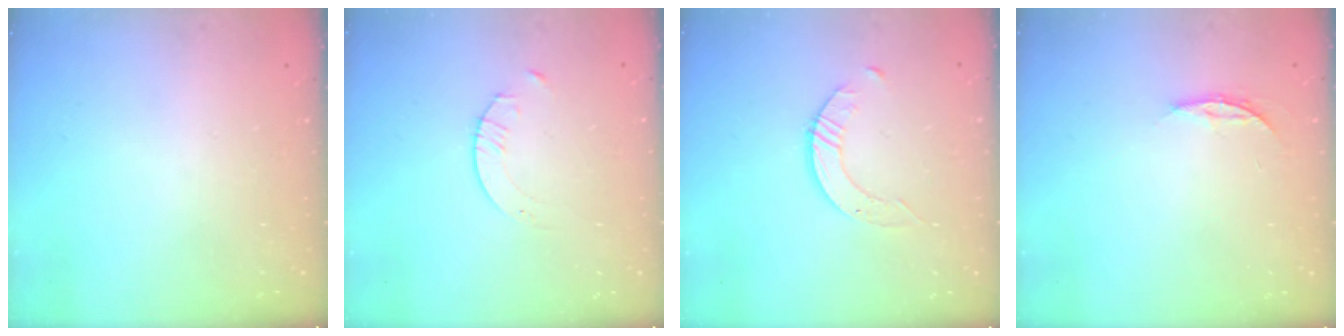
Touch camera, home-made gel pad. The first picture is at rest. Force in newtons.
{"total": 1.6, "press": 1.6, "slide": 0.2}
{"total": 3.2, "press": 3.1, "slide": 0.4}
{"total": 3.8, "press": 3.8, "slide": 0.3}